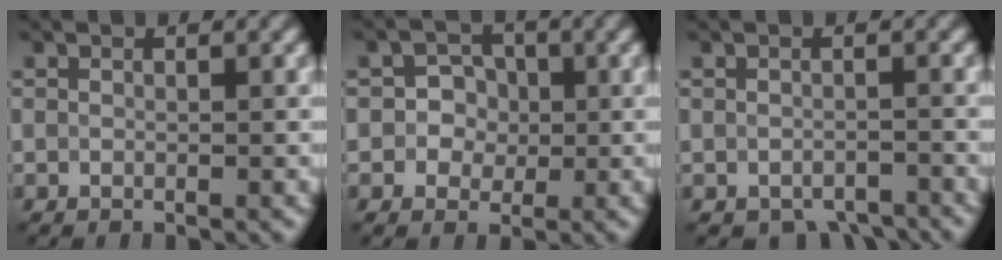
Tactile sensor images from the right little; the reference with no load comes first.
{"total": 2.7, "force": [-0.1, 2.6, 1.0], "torque": [-0.001, 0.003, -0.017]}
{"total": 2.5, "force": [-2.1, 1.1, 0.9], "torque": [-0.007, -0.008, -0.028]}